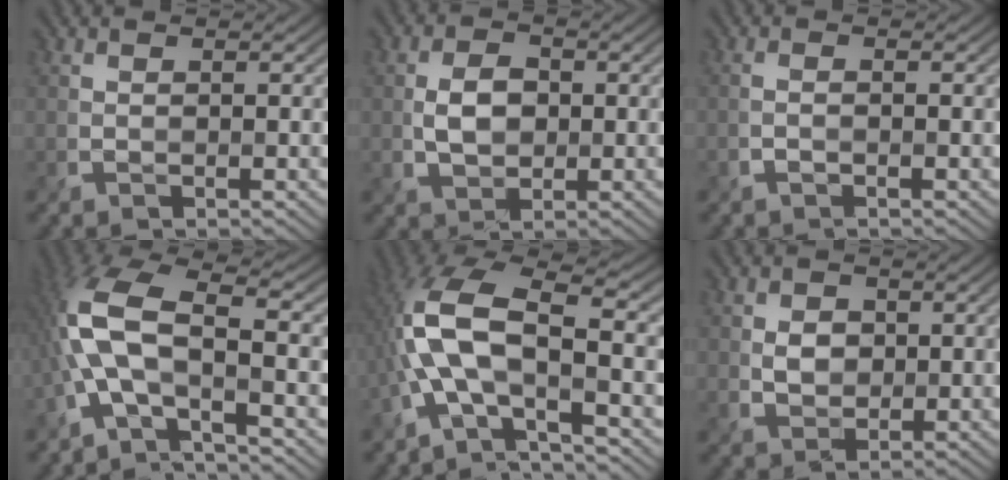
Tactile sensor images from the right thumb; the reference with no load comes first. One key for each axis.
{"total": 3.8, "fx": -0.2, "fy": 2.8, "fz": 2.6, "tx": -0.055, "ty": -0.001, "tz": -0.006}
{"total": 0.8, "fx": -0.7, "fy": 0.1, "fz": 0.4, "tx": -0.008, "ty": -0.002, "tz": -0.016}
{"total": 10.4, "fx": -2.3, "fy": 3.8, "fz": 9.4, "tx": -0.216, "ty": 0.013, "tz": -0.063}
{"total": 11.6, "fx": -2.3, "fy": 4.4, "fz": 10.5, "tx": -0.236, "ty": 0.011, "tz": -0.059}
{"total": 2.4, "fx": 0.2, "fy": 2.1, "fz": 1.1, "tx": -0.027, "ty": -0.004, "tz": 0.003}